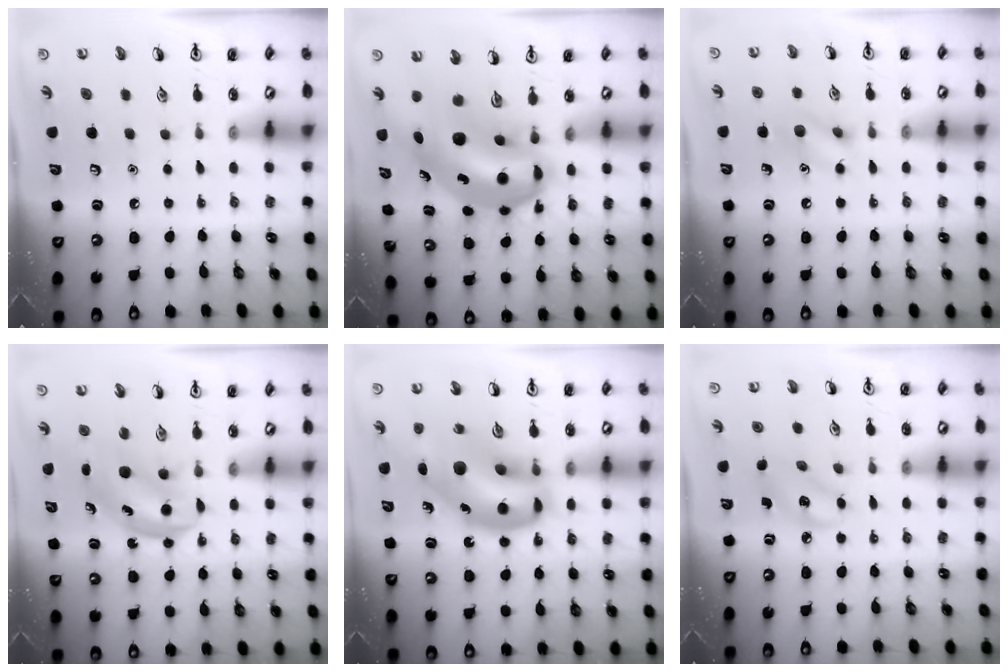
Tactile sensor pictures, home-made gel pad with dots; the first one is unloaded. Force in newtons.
{"total": 12.0, "press": 11.5, "slide": 3.2}
{"total": 7.9, "press": 7.8, "slide": 1.1}
{"total": 5.3, "press": 5.2, "slide": 0.9}
{"total": 19.7, "press": 19.0, "slide": 5.0}
{"total": 3.2, "press": 3.1, "slide": 0.8}